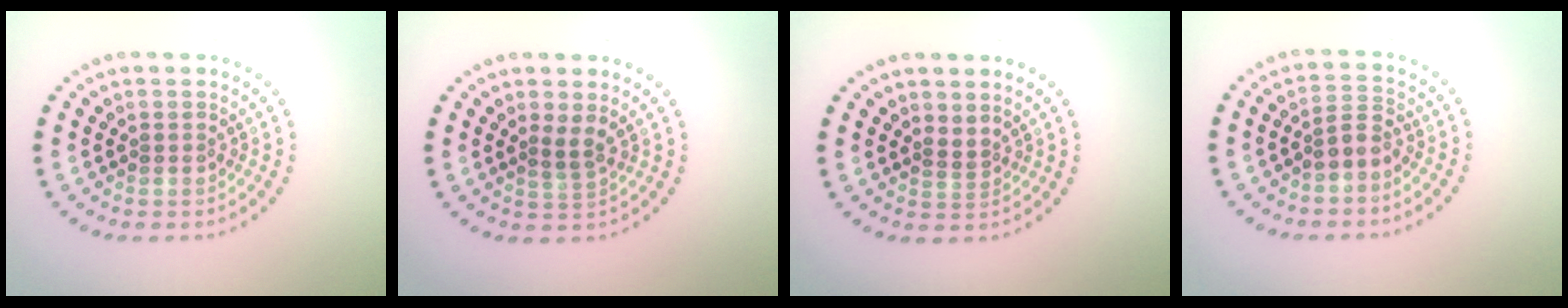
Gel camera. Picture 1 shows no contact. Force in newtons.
{"total": 1.3, "press": 1.0, "slide": 0.9}
{"total": 0.9, "press": 0.3, "slide": 0.9}
{"total": 1.9, "press": 1.6, "slide": 1.1}